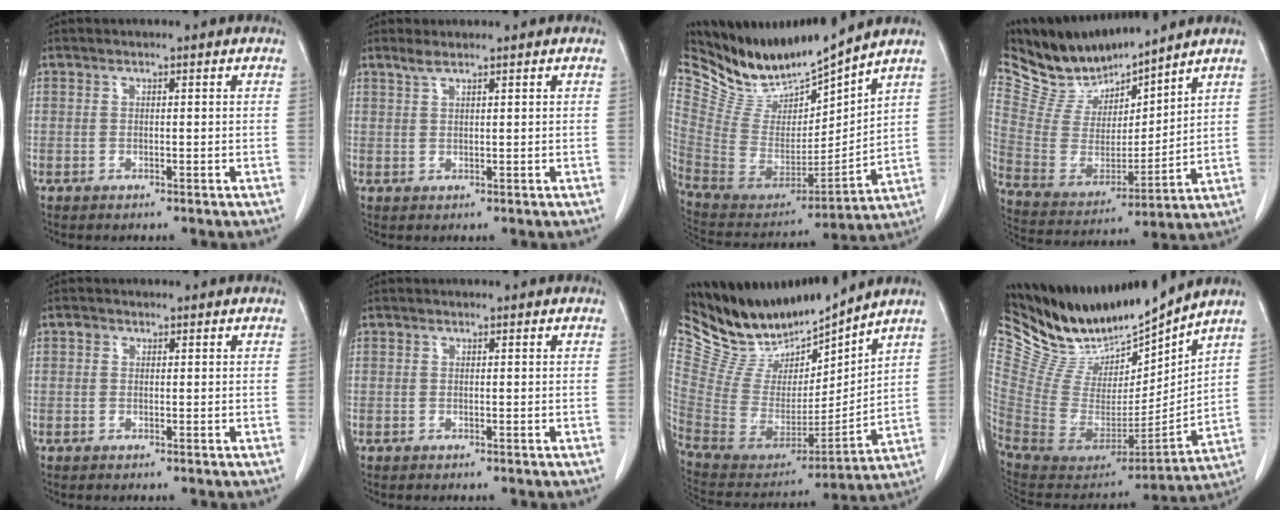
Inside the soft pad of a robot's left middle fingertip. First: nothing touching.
{"total": 1.5, "force": [1.3, 0.0, 0.7], "torque": [-0.017, 0.006, 0.030]}
{"total": 15.8, "force": [14.9, 1.7, 5.1], "torque": [-0.109, -0.034, 0.295]}
{"total": 13.9, "force": [13.0, 2.5, 4.1], "torque": [-0.093, -0.006, 0.260]}
{"total": 0.9, "force": [0.3, 0.8, 0.3], "torque": [-0.003, 0.006, 0.004]}
{"total": 0.0}
{"total": 17.1, "force": [15.9, 2.9, 5.5], "torque": [-0.116, -0.031, 0.305]}
{"total": 20.9, "force": [19.5, 2.5, 7.1], "torque": [-0.147, -0.053, 0.356]}